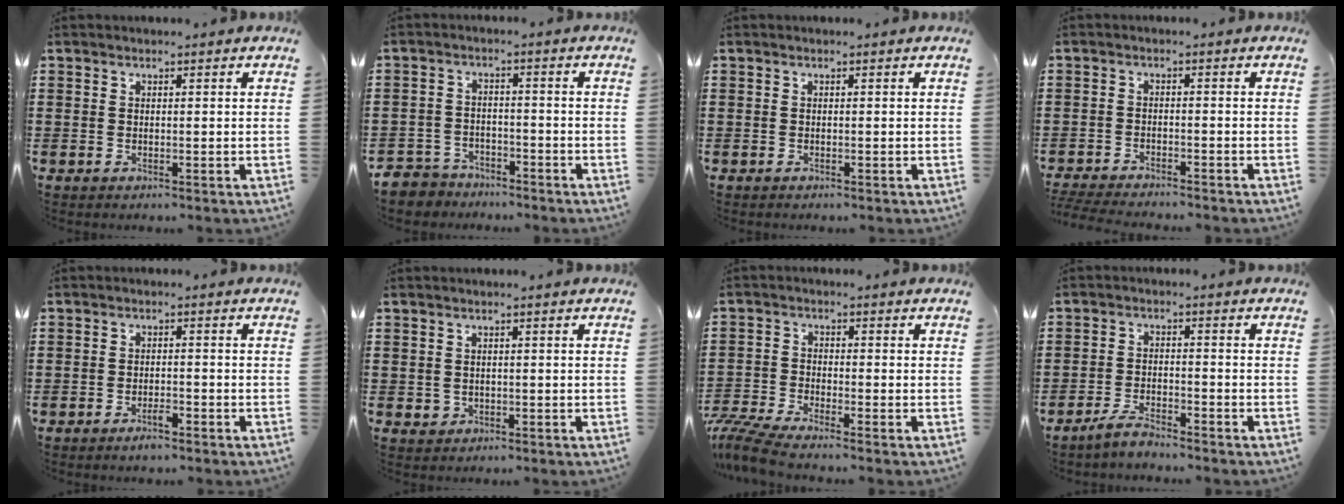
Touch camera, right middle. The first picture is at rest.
{"total": 3.9, "force": [-3.8, 1.1, -0.2], "torque": [-0.012, 0.000, -0.085]}
{"total": 0.0}
{"total": 3.2, "force": [-3.1, 0.0, 0.4], "torque": [-0.023, -0.005, -0.070]}
{"total": 1.9, "force": [-1.6, 0.4, 1.0], "torque": [-0.023, -0.001, -0.029]}
{"total": 1.0, "force": [-0.1, 0.9, 0.4], "torque": [-0.010, 0.005, -0.004]}
{"total": 4.8, "force": [-4.4, 0.2, 2.0], "torque": [-0.070, -0.019, -0.095]}
{"total": 3.4, "force": [-3.1, 0.4, 1.4], "torque": [-0.032, 0.004, -0.063]}